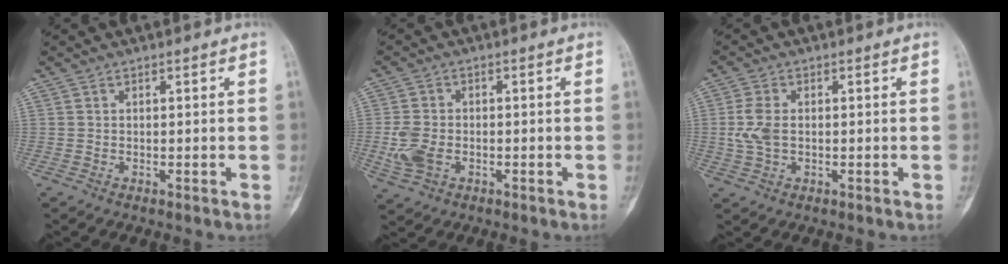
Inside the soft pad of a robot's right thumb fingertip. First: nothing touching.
{"total": 6.6, "force": [-1.6, 4.6, 4.4], "torque": [-0.096, 0.005, -0.027]}
{"total": 5.2, "force": [-0.1, 3.2, 4.1], "torque": [-0.099, 0.004, -0.005]}